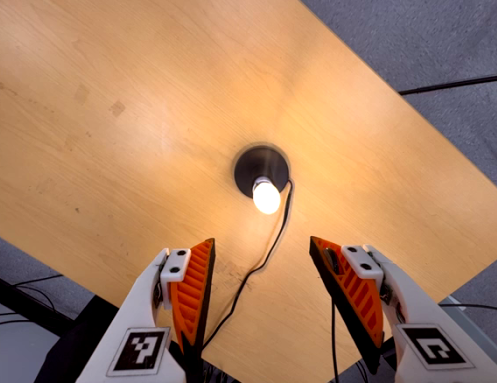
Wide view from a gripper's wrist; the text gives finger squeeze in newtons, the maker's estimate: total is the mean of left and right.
{"total": 0.0}